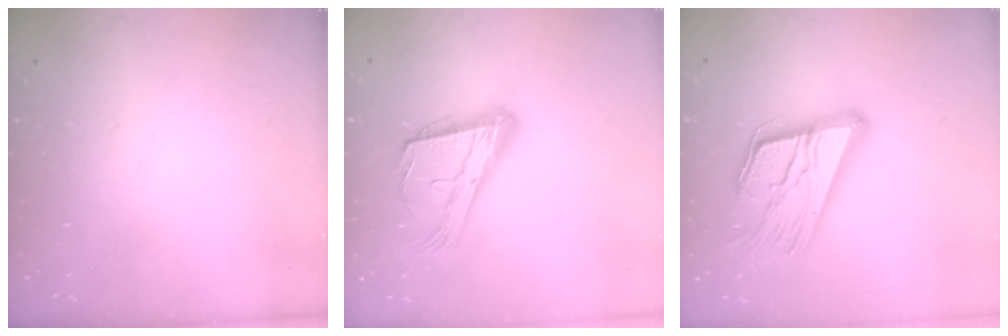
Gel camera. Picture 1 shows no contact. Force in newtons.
{"total": 17.9, "press": 17.8, "slide": 1.9}
{"total": 20.2, "press": 20.0, "slide": 2.6}